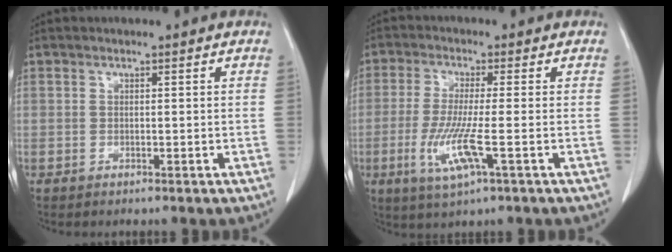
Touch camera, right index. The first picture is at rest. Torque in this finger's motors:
{"motor_torque": [0.53, 0.00, 0.35, 0.11]}